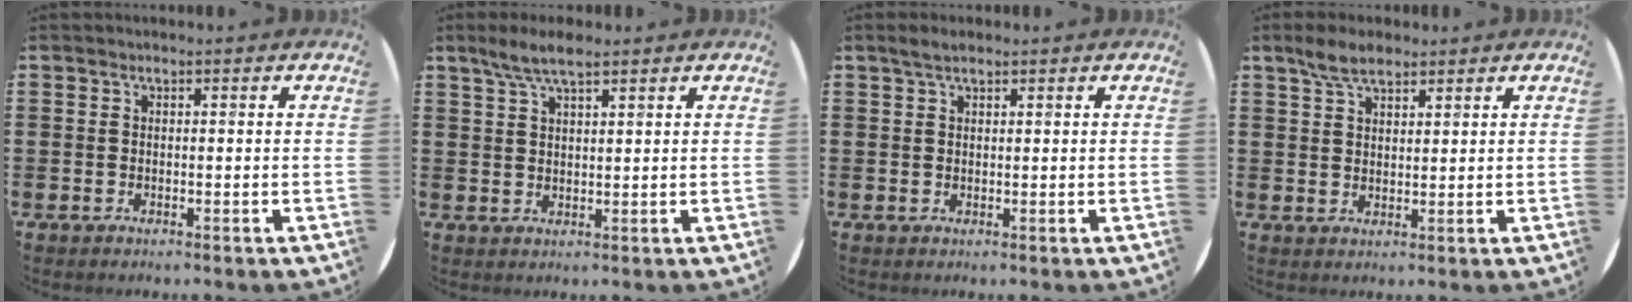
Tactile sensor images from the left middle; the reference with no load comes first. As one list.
[{"total": 4.5, "force": [3.4, 1.1, 2.8], "torque": [-0.061, 0.002, 0.060]}, {"total": 1.8, "force": [1.4, 0.5, 1.1], "torque": [-0.022, 0.004, 0.024]}, {"total": 4.4, "force": [3.4, 1.8, 2.0], "torque": [-0.039, 0.000, 0.063]}]